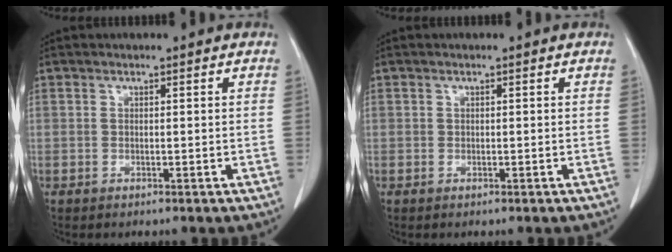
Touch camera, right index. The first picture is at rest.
{"total": 0.0}